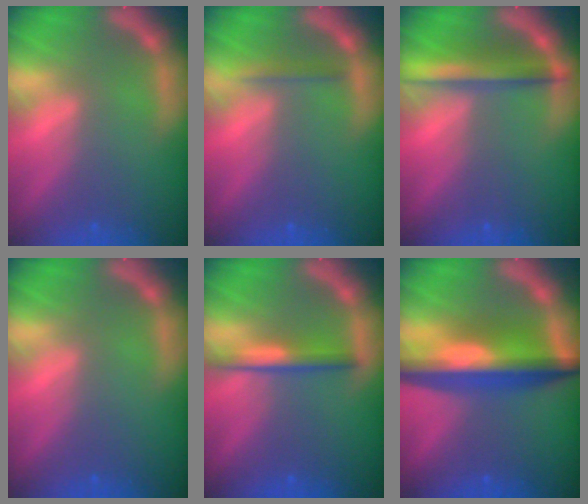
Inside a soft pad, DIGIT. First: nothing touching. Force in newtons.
{"total": 1.4}
{"total": 4.4}
{"total": 0.0}
{"total": 3.0}
{"total": 9.1}